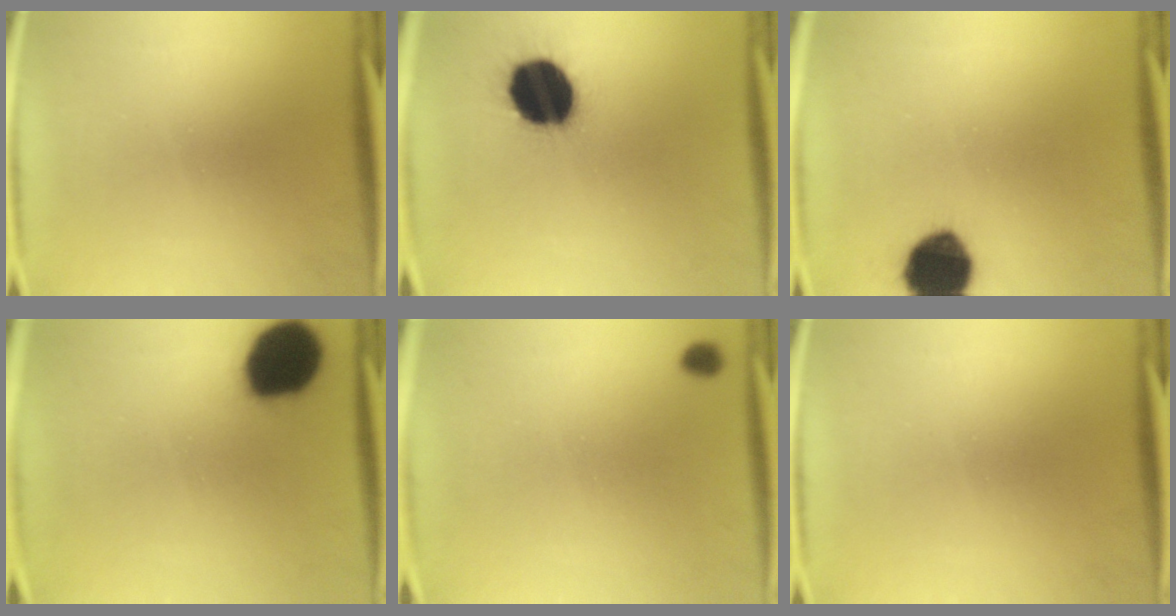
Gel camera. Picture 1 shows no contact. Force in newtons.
{"total": 18.7}
{"total": 13.9}
{"total": 18.9}
{"total": 2.9}
{"total": 0.0}